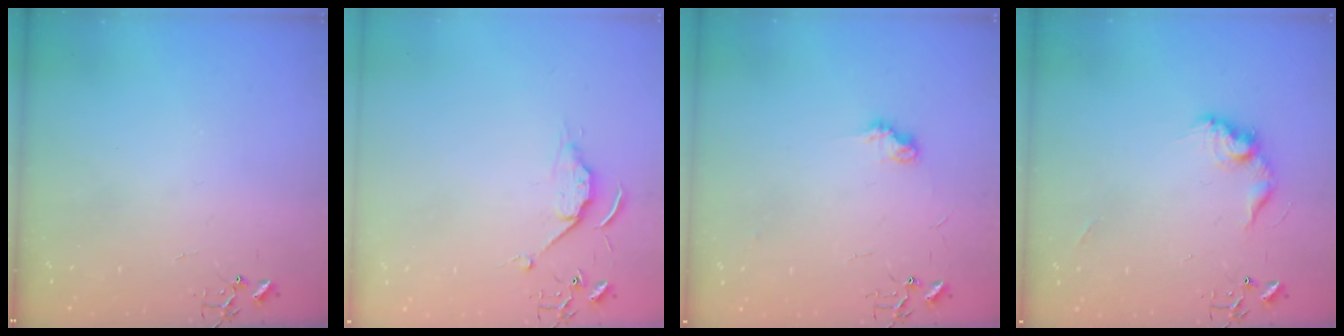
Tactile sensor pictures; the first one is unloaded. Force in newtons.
{"total": 6.5, "press": 6.5, "slide": 0.8}
{"total": 7.4, "press": 7.3, "slide": 0.3}
{"total": 11.4, "press": 11.4, "slide": 0.7}